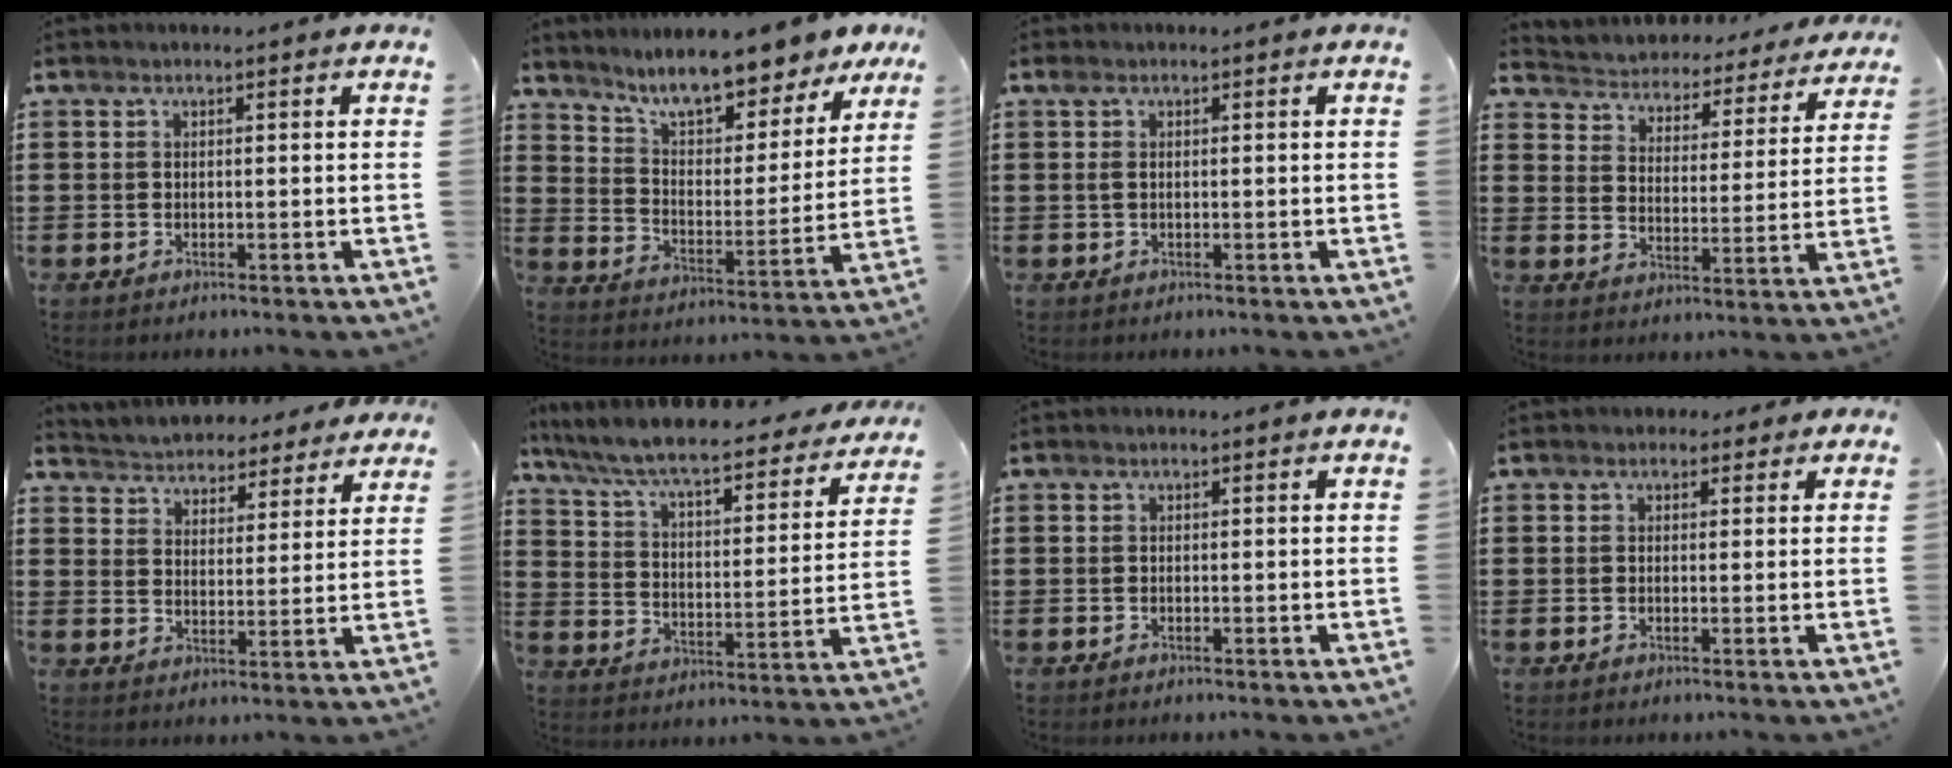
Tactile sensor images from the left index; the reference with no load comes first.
{"total": 9.2, "force": [8.5, 0.6, 3.4], "torque": [-0.084, -0.058, 0.146]}
{"total": 0.8, "force": [0.1, 0.3, 0.8], "torque": [-0.017, 0.002, 0.002]}
{"total": 3.3, "force": [3.2, 0.5, -0.6], "torque": [-0.014, -0.034, 0.044]}
{"total": 4.0, "force": [3.9, 0.6, -0.7], "torque": [-0.014, -0.029, 0.064]}
{"total": 7.1, "force": [6.3, 0.6, 3.1], "torque": [-0.090, -0.046, 0.102]}
{"total": 0.0}
{"total": 1.4, "force": [0.6, 1.2, 0.4], "torque": [-0.004, 0.004, 0.009]}